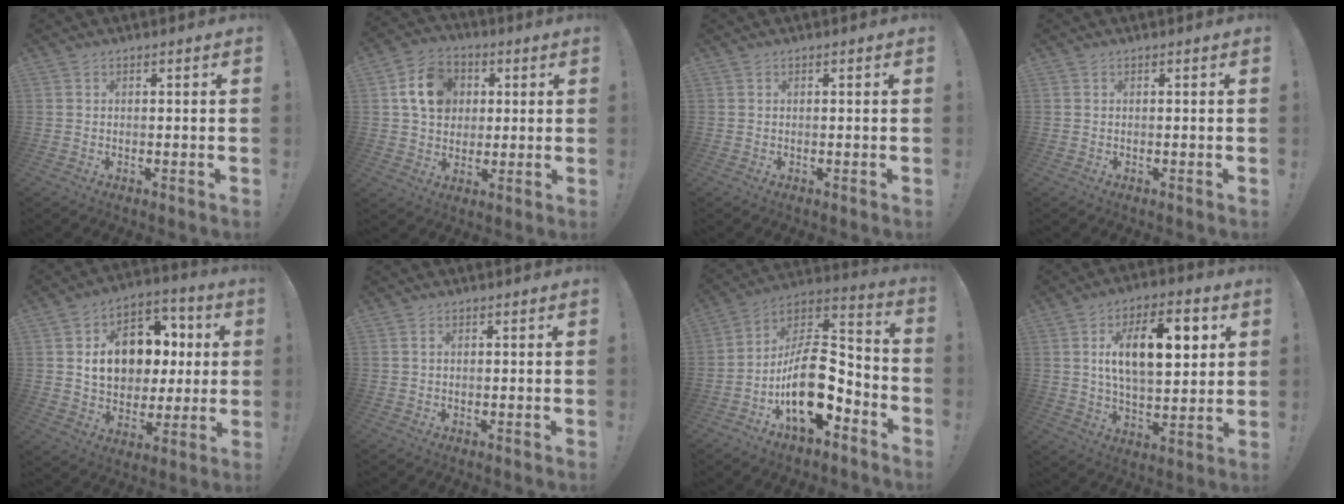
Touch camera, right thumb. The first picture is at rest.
{"total": 13.8, "force": [3.7, 11.2, 7.3], "torque": [-0.106, 0.003, 0.078]}
{"total": 0.0}
{"total": 0.0}
{"total": 15.5, "force": [3.1, 12.1, 9.2], "torque": [-0.127, -0.001, 0.072]}
{"total": 1.0, "force": [0.4, 0.6, 0.7], "torque": [-0.007, -0.001, 0.006]}
{"total": 19.5, "force": [-5.9, 11.1, 14.9], "torque": [-0.250, 0.034, -0.087]}
{"total": 16.8, "force": [5.1, 8.0, 13.9], "torque": [-0.216, 0.006, 0.079]}